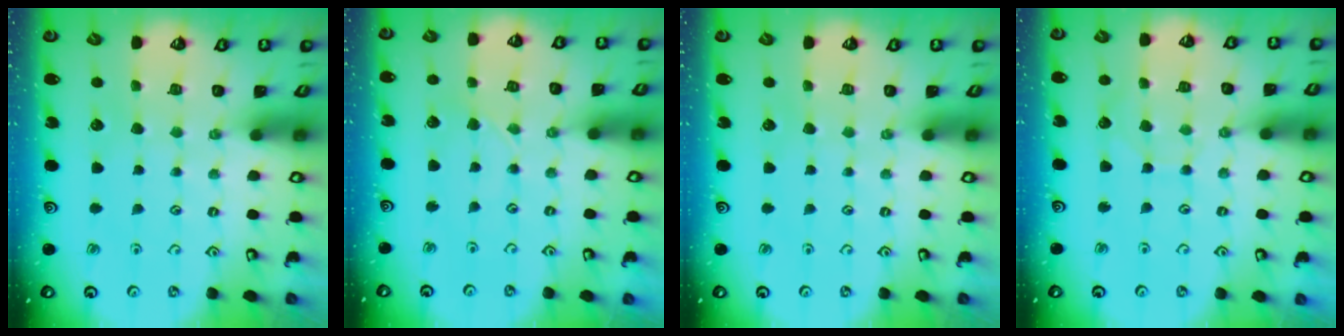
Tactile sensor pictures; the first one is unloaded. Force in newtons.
{"total": 2.0, "press": 2.0, "slide": 0.2}
{"total": 0.0}
{"total": 4.5, "press": 4.4, "slide": 0.4}